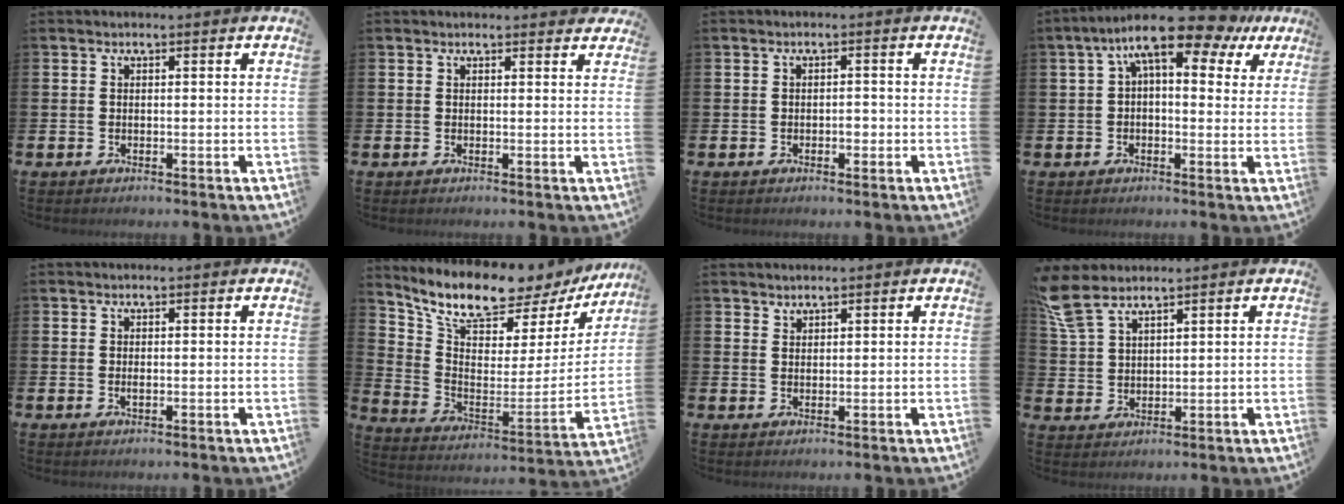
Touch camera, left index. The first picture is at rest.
{"total": 0.9, "force": [0.9, 0.3, 0.1], "torque": [0.011, -0.001, 0.013]}
{"total": 1.0, "force": [-0.4, 0.7, 0.7], "torque": [-0.007, -0.001, -0.010]}
{"total": 10.7, "force": [6.7, 4.0, 7.3], "torque": [-0.117, -0.030, 0.110]}
{"total": 0.6, "force": [0.0, 0.2, 0.6], "torque": [-0.016, 0.002, 0.001]}
{"total": 9.5, "force": [8.7, 2.5, 2.8], "torque": [-0.089, -0.076, 0.146]}
{"total": 1.5, "force": [1.4, 0.4, -0.1], "torque": [0.006, 0.000, 0.026]}
{"total": 6.1, "force": [5.2, 2.1, 2.4], "torque": [-0.046, -0.020, 0.093]}